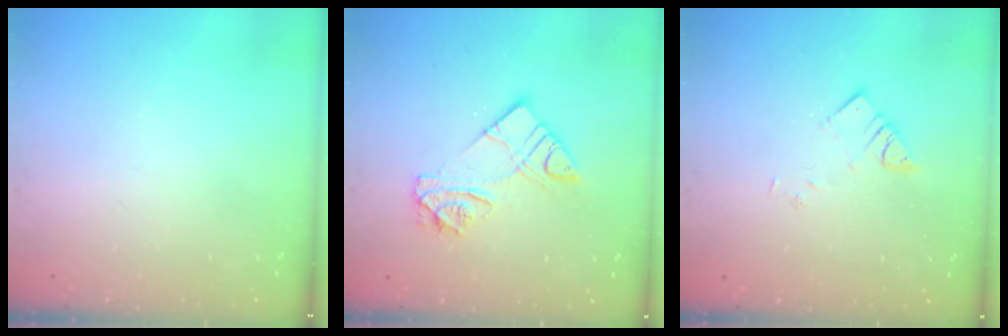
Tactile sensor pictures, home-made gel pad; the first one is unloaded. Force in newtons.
{"total": 10.9, "press": 10.8, "slide": 0.9}
{"total": 3.7, "press": 3.7, "slide": 0.1}